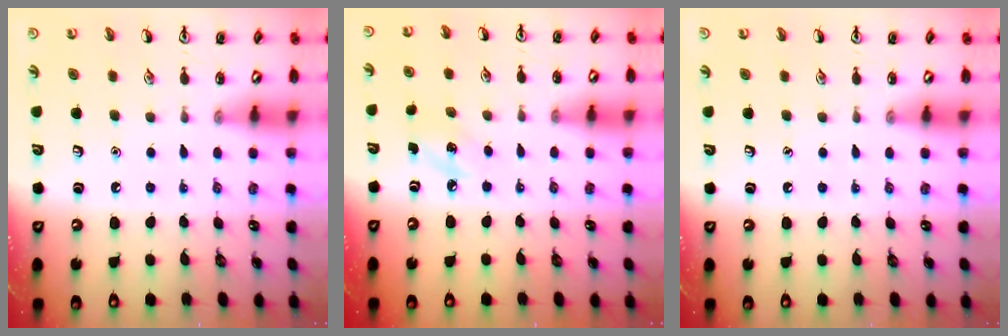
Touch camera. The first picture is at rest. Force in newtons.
{"total": 5.3, "press": 5.1, "slide": 1.3}
{"total": 0.0}